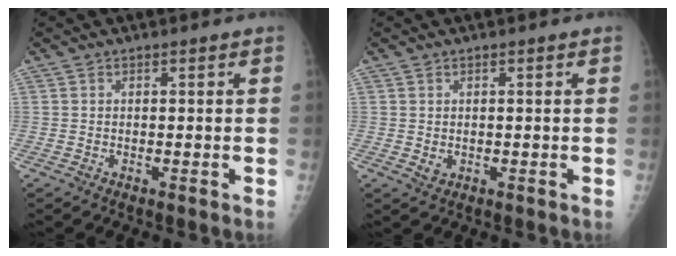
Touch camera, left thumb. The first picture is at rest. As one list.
[{"total": 1.4, "force": [0.0, 1.1, 0.9], "torque": [-0.010, -0.004, 0.007]}]